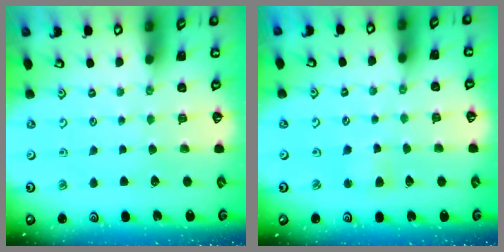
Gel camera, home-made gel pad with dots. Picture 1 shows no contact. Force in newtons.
{"total": 2.4, "press": 2.4, "slide": 0.5}